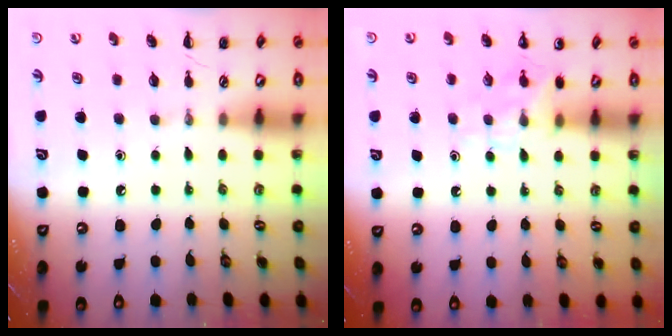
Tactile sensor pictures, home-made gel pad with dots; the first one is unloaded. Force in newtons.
{"total": 6.5, "press": 6.3, "slide": 1.7}